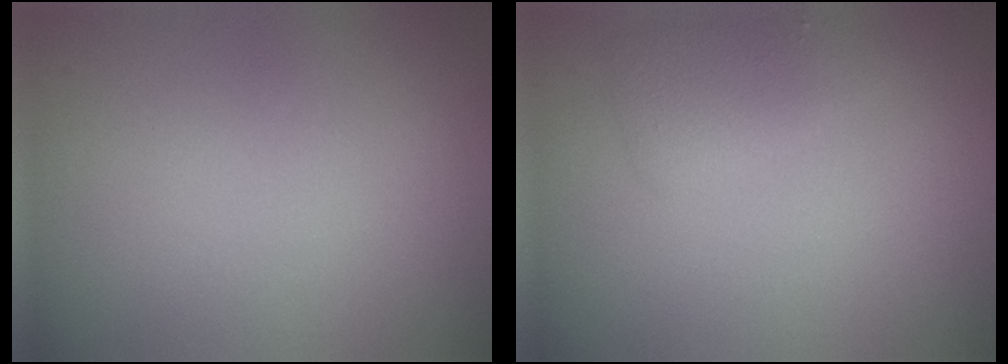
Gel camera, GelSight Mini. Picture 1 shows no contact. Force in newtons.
{"total": 1.9, "press": 1.9, "slide": 0.0}